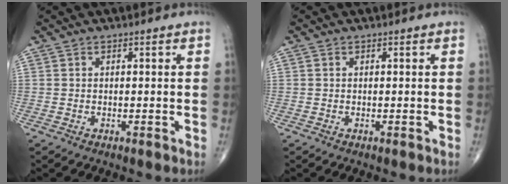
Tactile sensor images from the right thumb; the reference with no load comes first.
{"total": 0.0}